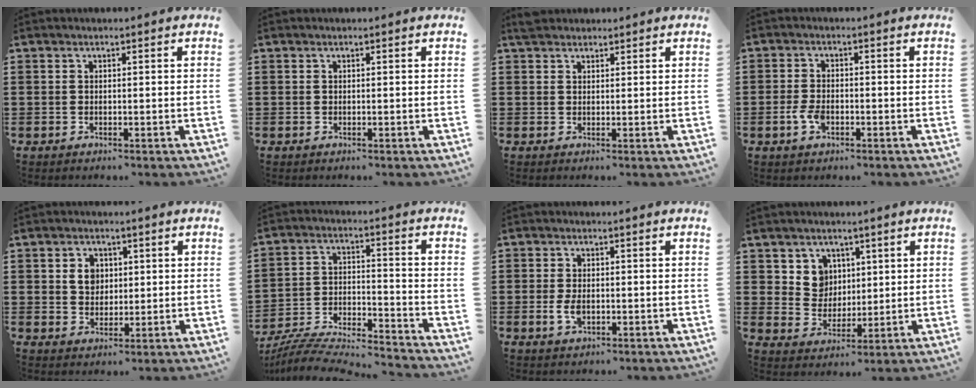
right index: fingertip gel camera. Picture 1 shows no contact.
{"total": 0.0}
{"total": 1.1, "force": [1.0, 0.4, -0.1], "torque": [-0.002, 0.001, 0.022]}
{"total": 3.2, "force": [-1.3, 1.6, 2.5], "torque": [-0.059, -0.008, -0.024]}
{"total": 4.0, "force": [1.0, 3.3, 1.9], "torque": [-0.049, 0.013, 0.016]}
{"total": 6.2, "force": [-5.9, 0.4, 1.6], "torque": [-0.042, -0.012, -0.122]}
{"total": 2.7, "force": [-0.5, 1.5, 2.2], "torque": [-0.057, -0.008, -0.011]}
{"total": 5.9, "force": [2.6, 5.2, 1.0], "torque": [-0.041, 0.009, 0.047]}